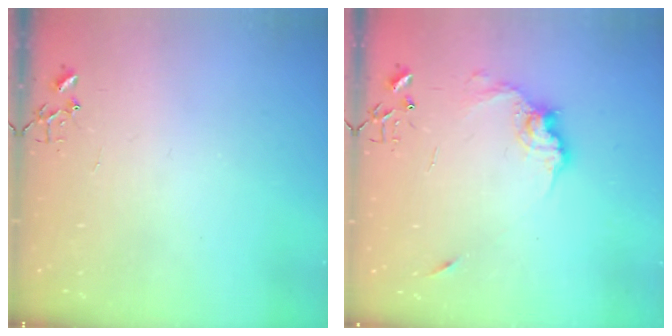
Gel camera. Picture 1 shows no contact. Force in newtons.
{"total": 11.5, "press": 11.5, "slide": 0.8}